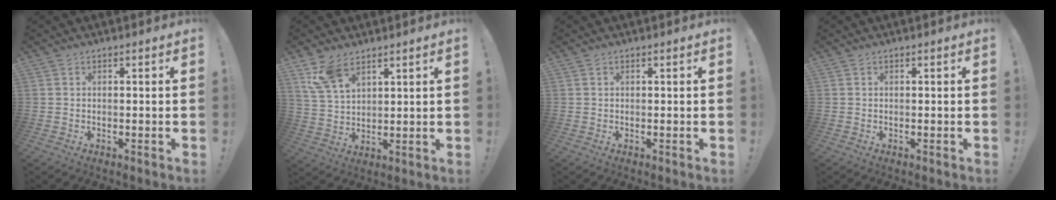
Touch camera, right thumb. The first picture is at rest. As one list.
[{"total": 8.6, "force": [5.7, 4.3, 4.8], "torque": [-0.098, -0.018, 0.114]}, {"total": 0.0}, {"total": 0.0}]